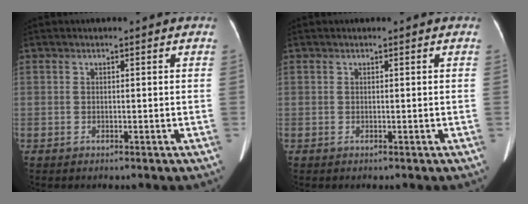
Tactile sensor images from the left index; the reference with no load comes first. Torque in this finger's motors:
{"motor_torque": [-0.26, -0.16, 0.01, 0.01]}